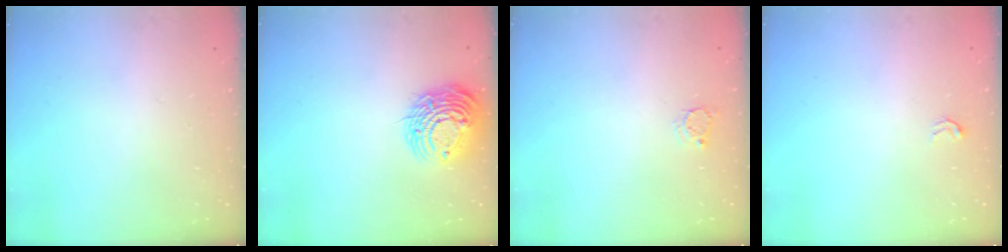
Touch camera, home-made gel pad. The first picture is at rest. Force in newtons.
{"total": 13.5, "press": 13.4, "slide": 1.5}
{"total": 3.0, "press": 3.0, "slide": 0.4}
{"total": 2.5, "press": 2.5, "slide": 0.5}